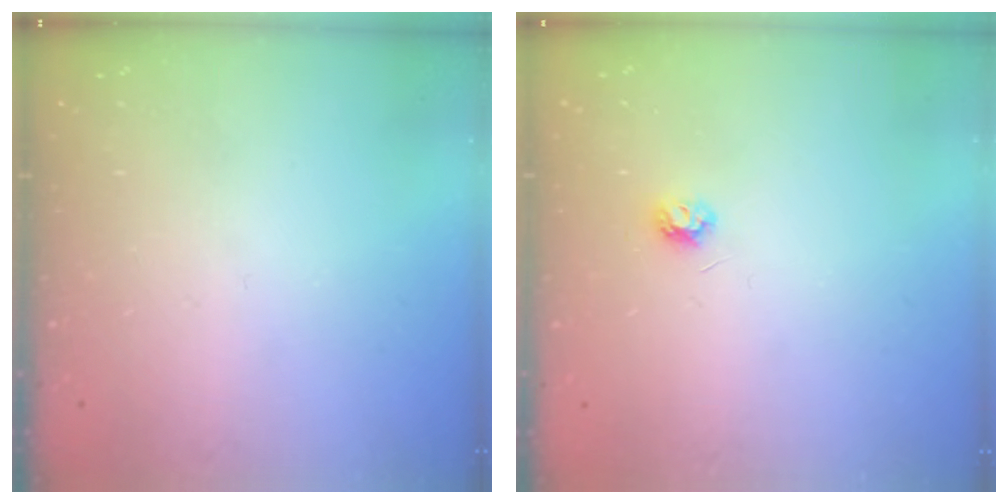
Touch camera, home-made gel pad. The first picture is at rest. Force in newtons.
{"total": 4.2, "press": 4.2, "slide": 0.6}